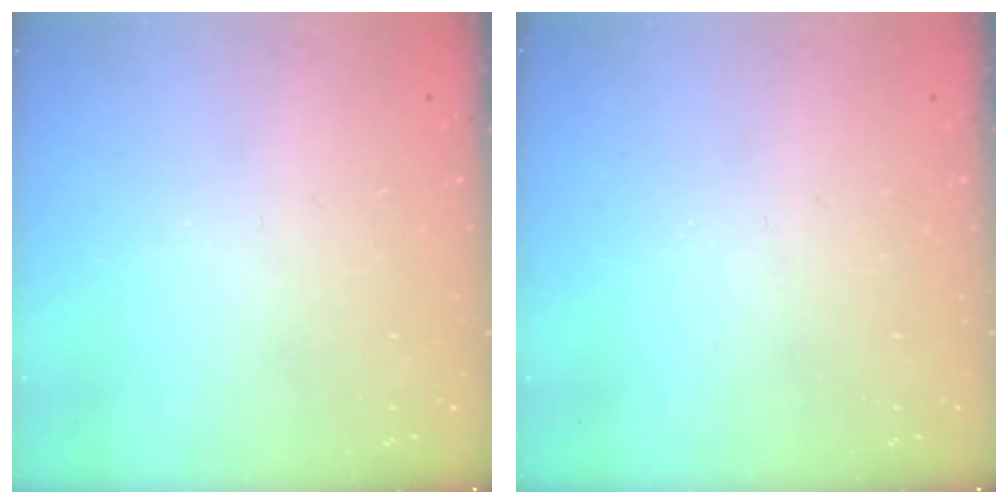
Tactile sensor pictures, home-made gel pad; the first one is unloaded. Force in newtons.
{"total": 0.0}